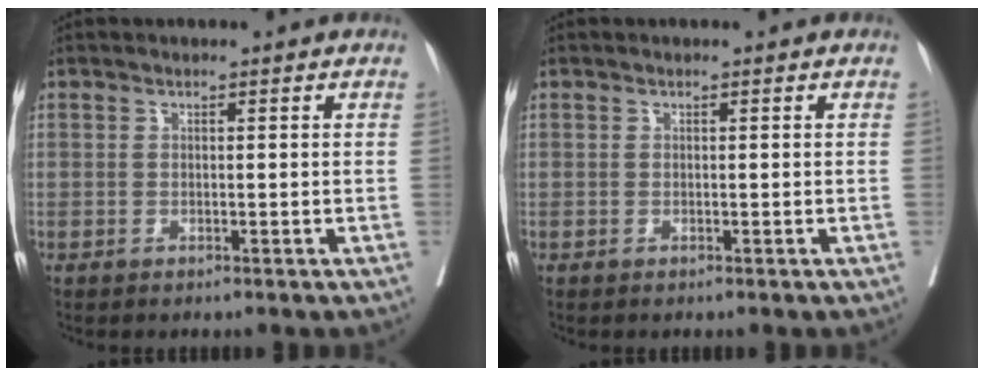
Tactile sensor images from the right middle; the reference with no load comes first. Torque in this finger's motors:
{"motor_torque": [0.00, 0.00, -0.01, -0.01]}